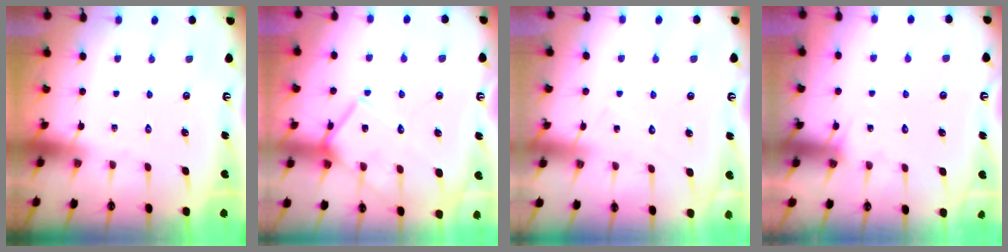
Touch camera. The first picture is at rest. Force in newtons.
{"total": 14.8, "press": 14.7, "slide": 1.2}
{"total": 6.7, "press": 6.6, "slide": 0.6}
{"total": 5.6, "press": 5.5, "slide": 0.4}